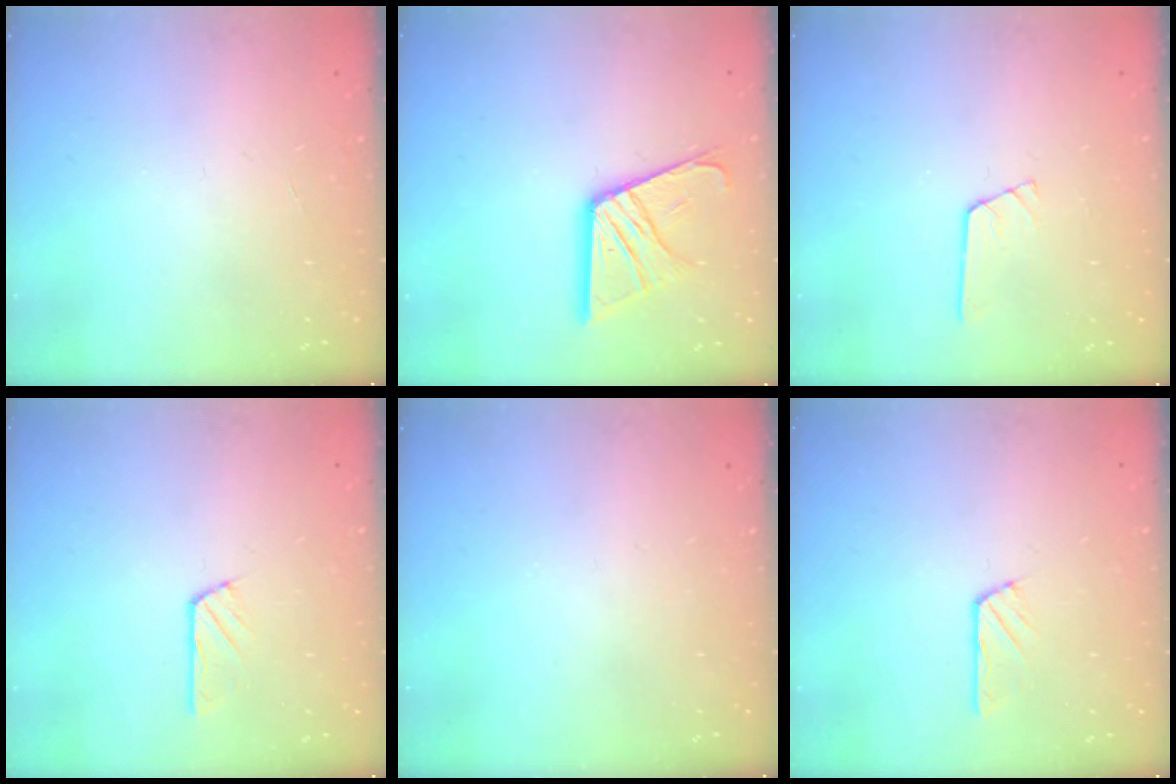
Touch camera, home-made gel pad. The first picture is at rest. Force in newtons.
{"total": 15.3, "press": 15.2, "slide": 1.5}
{"total": 4.5, "press": 4.5, "slide": 0.4}
{"total": 2.9, "press": 2.8, "slide": 0.4}
{"total": 0.0}
{"total": 2.9, "press": 2.8, "slide": 0.4}